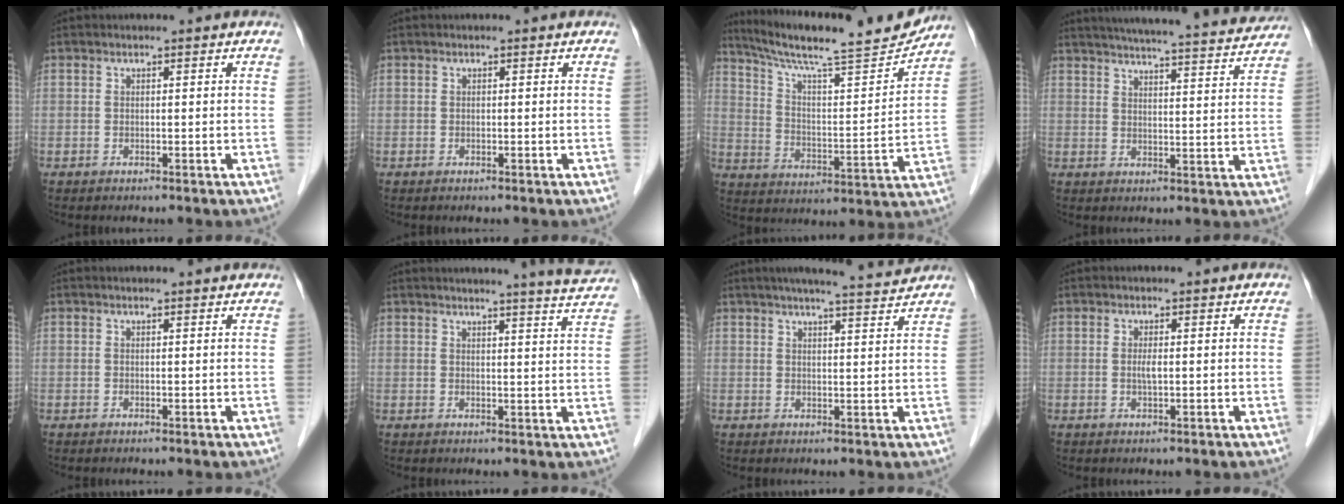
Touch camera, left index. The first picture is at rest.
{"total": 0.0}
{"total": 19.0, "force": [17.4, 0.3, 7.6], "torque": [-0.132, -0.019, 0.267]}
{"total": 22.4, "force": [20.8, 1.1, 8.4], "torque": [-0.130, -0.015, 0.261]}
{"total": 1.5, "force": [1.5, 0.0, 0.4], "torque": [-0.012, 0.005, 0.016]}
{"total": 9.8, "force": [9.2, -1.2, 3.2], "torque": [-0.044, -0.032, 0.091]}
{"total": 8.9, "force": [8.0, -0.4, 3.7], "torque": [-0.057, 0.010, 0.102]}
{"total": 1.2, "force": [0.1, 0.1, 1.2], "torque": [-0.028, -0.001, 0.002]}